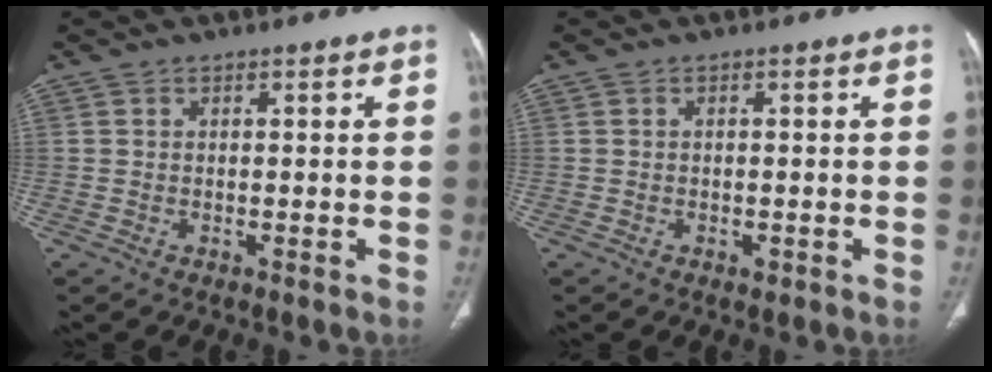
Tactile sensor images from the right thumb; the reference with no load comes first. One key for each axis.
{"total": 0.9, "fx": -0.4, "fy": 0.5, "fz": 0.6, "tx": -0.008, "ty": -0.002, "tz": -0.004}